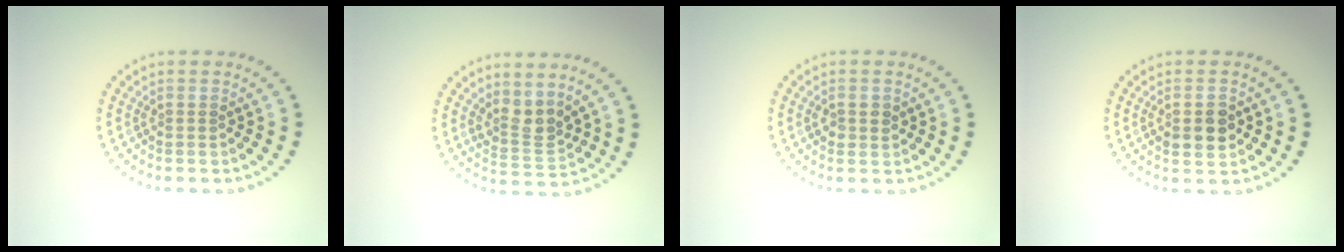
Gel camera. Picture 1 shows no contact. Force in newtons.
{"total": 2.7, "press": 2.1, "slide": 1.7}
{"total": 1.4, "press": 1.4, "slide": 0.2}
{"total": 2.8, "press": 2.8, "slide": 0.2}